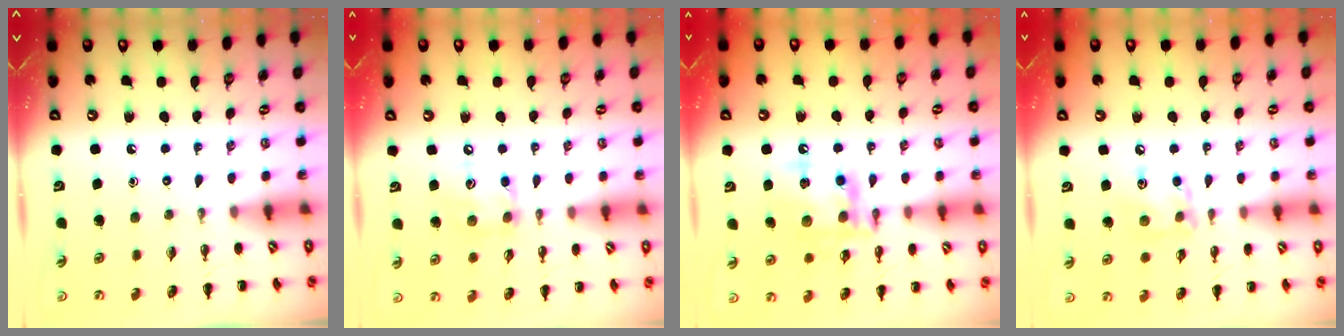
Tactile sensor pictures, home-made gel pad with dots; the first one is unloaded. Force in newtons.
{"total": 8.6, "press": 8.6, "slide": 0.8}
{"total": 14.5, "press": 14.3, "slide": 2.3}
{"total": 8.3, "press": 8.2, "slide": 0.4}